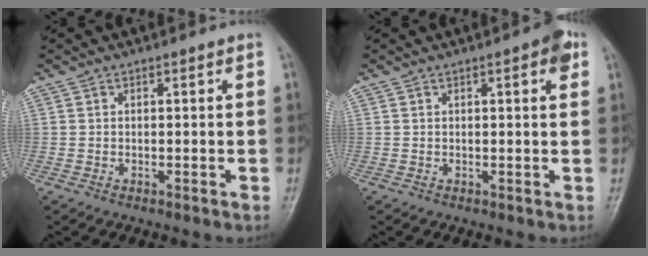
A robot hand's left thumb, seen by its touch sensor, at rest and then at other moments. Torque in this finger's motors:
{"motor_torque": [0.94, 0.54, 0.31, -0.53, 0.00]}